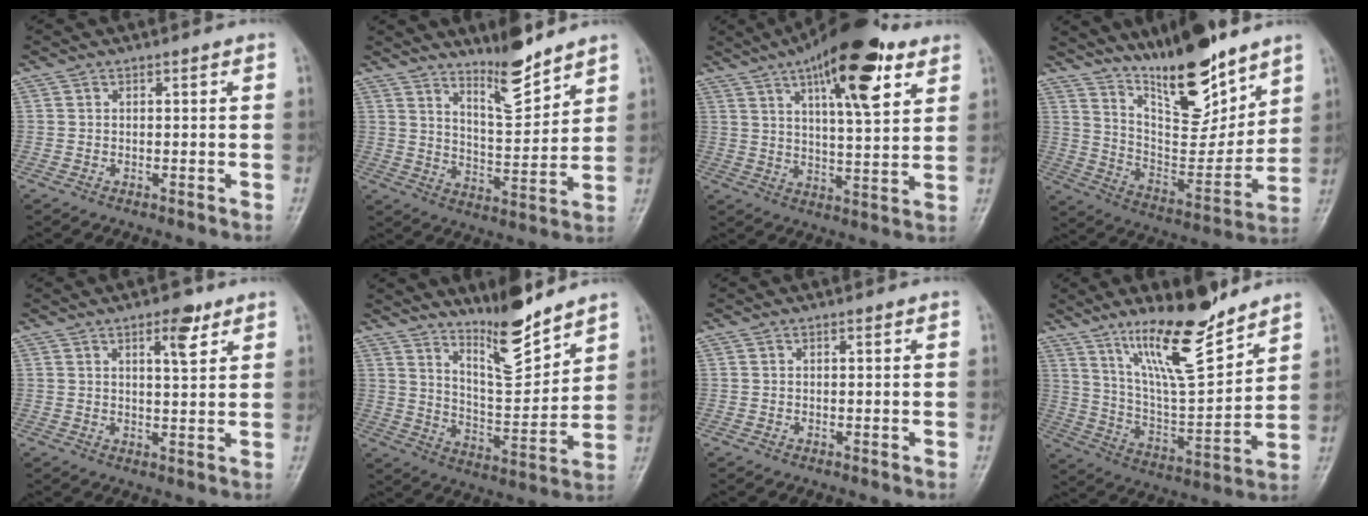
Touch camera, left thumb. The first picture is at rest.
{"total": 9.5, "force": [7.7, 2.1, 5.2], "torque": [-0.074, -0.073, 0.137]}
{"total": 18.0, "force": [9.3, 5.8, 14.2], "torque": [-0.192, -0.028, 0.142]}
{"total": 17.9, "force": [13.1, 5.5, 10.9], "torque": [-0.133, -0.087, 0.233]}
{"total": 5.0, "force": [2.9, 1.6, 3.7], "torque": [-0.046, -0.017, 0.044]}
{"total": 11.6, "force": [9.4, 2.4, 6.4], "torque": [-0.088, -0.080, 0.169]}
{"total": 0.0}
{"total": 17.2, "force": [12.3, 3.9, 11.4], "torque": [-0.173, -0.081, 0.227]}